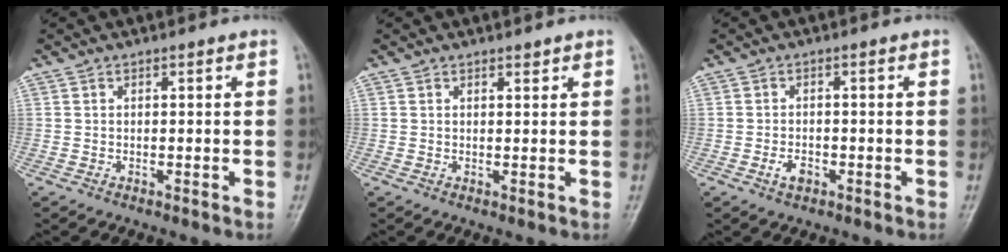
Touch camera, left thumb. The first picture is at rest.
{"total": 0.9, "force": [0.8, 0.3, 0.3], "torque": [-0.005, -0.007, 0.012]}
{"total": 2.3, "force": [-1.0, 1.4, 1.5], "torque": [-0.026, 0.006, -0.018]}